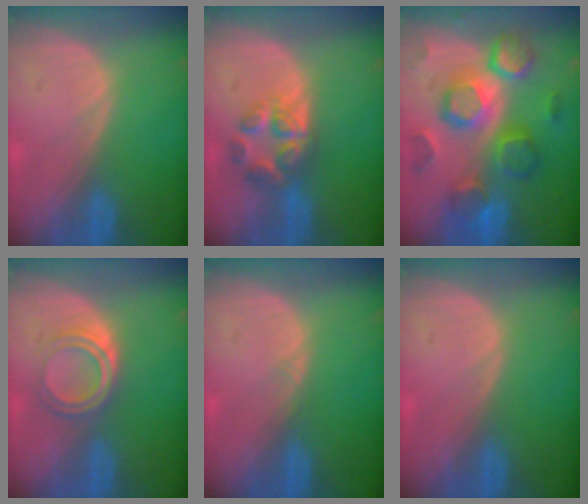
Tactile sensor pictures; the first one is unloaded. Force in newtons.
{"total": 6.4, "press": 5.5, "slide": 3.2}
{"total": 12.0, "press": 12.0, "slide": 1.2}
{"total": 4.4, "press": 4.2, "slide": 1.5}
{"total": 0.5, "press": 0.5, "slide": 0.1}
{"total": 0.0}